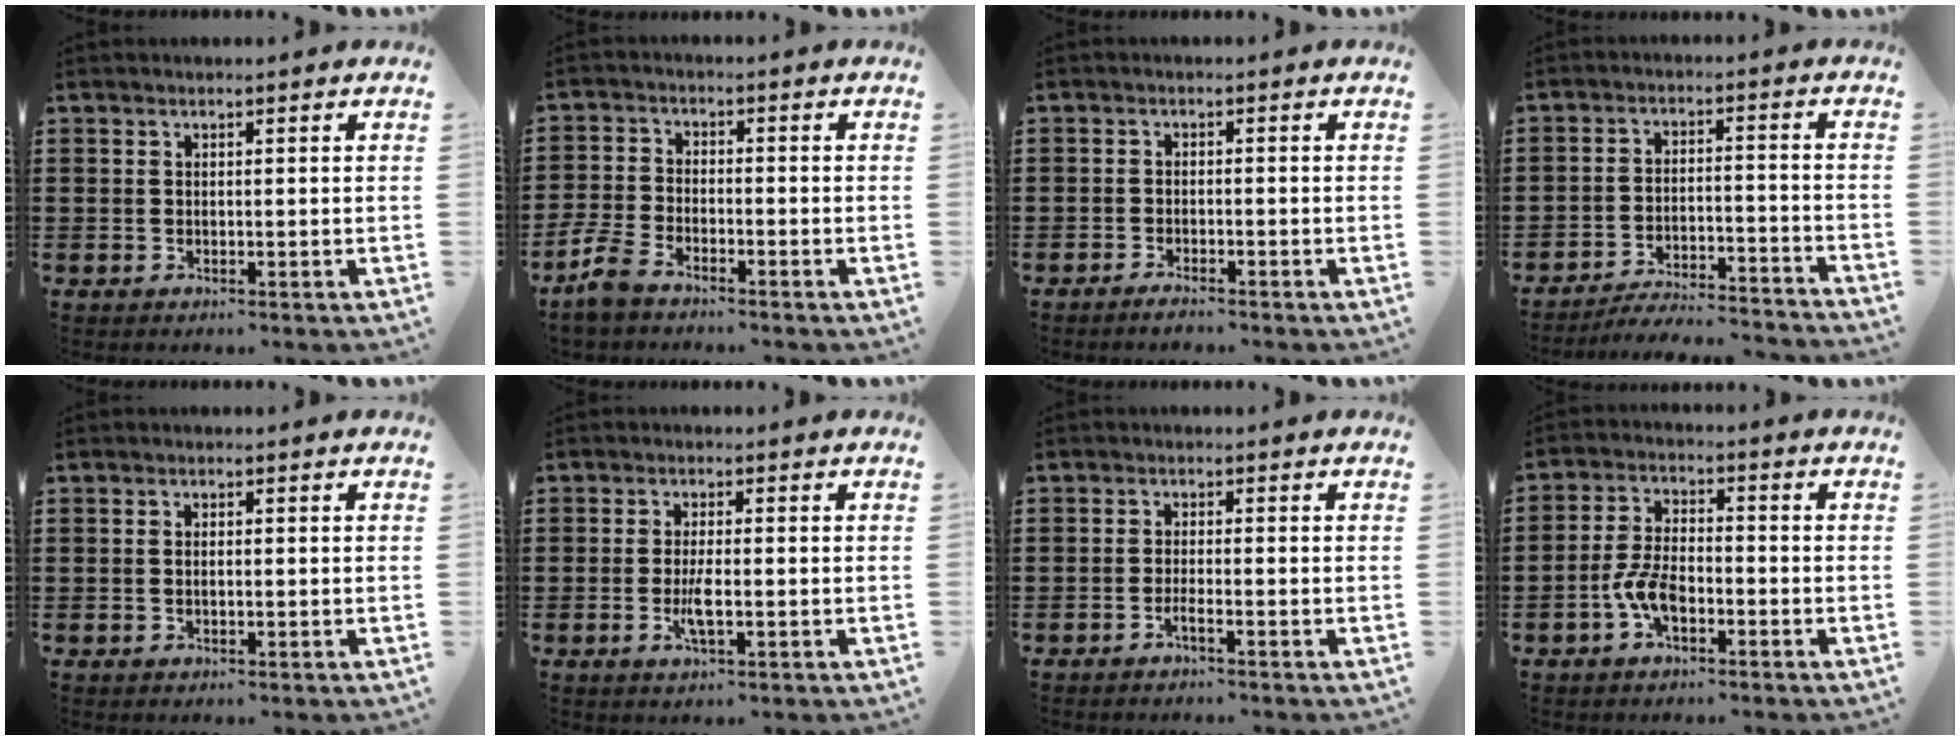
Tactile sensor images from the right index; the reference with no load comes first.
{"total": 4.3, "force": [-3.5, 1.1, 2.3], "torque": [-0.067, -0.005, -0.074]}
{"total": 1.5, "force": [-1.4, -0.1, 0.4], "torque": [-0.011, -0.005, -0.025]}
{"total": 4.9, "force": [-4.8, 0.0, 1.2], "torque": [-0.032, -0.006, -0.098]}
{"total": 1.0, "force": [-0.2, 0.2, 1.0], "torque": [-0.020, -0.004, -0.002]}
{"total": 3.4, "force": [-0.9, 0.7, 3.2], "torque": [-0.068, -0.005, -0.020]}
{"total": 1.7, "force": [-1.1, -0.1, 1.3], "torque": [-0.030, -0.007, -0.022]}
{"total": 6.0, "force": [-2.5, 2.7, 4.8], "torque": [-0.114, -0.003, -0.052]}